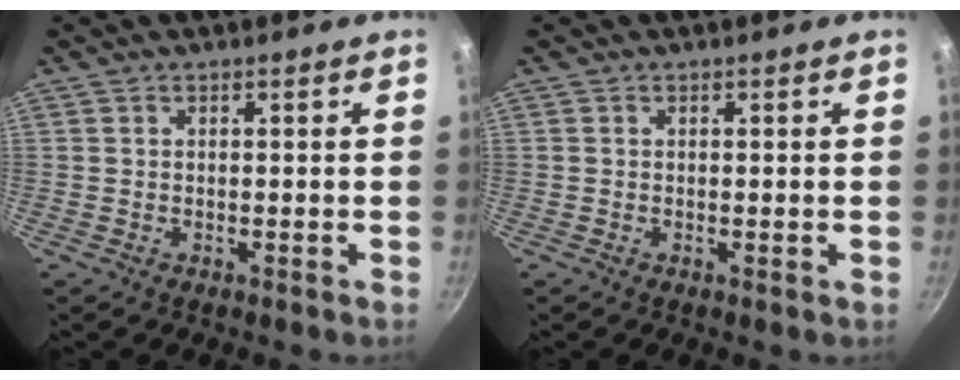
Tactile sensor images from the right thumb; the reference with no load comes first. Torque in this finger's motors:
{"motor_torque": [0.22, -0.02, 0.22, -0.04, 0.02]}